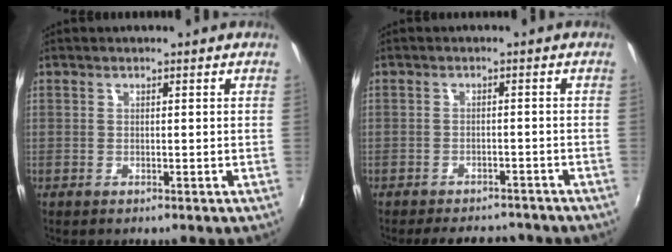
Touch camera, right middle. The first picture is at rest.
{"total": 9.8, "force": [-8.4, 3.5, 3.6], "torque": [-0.083, -0.005, -0.111]}